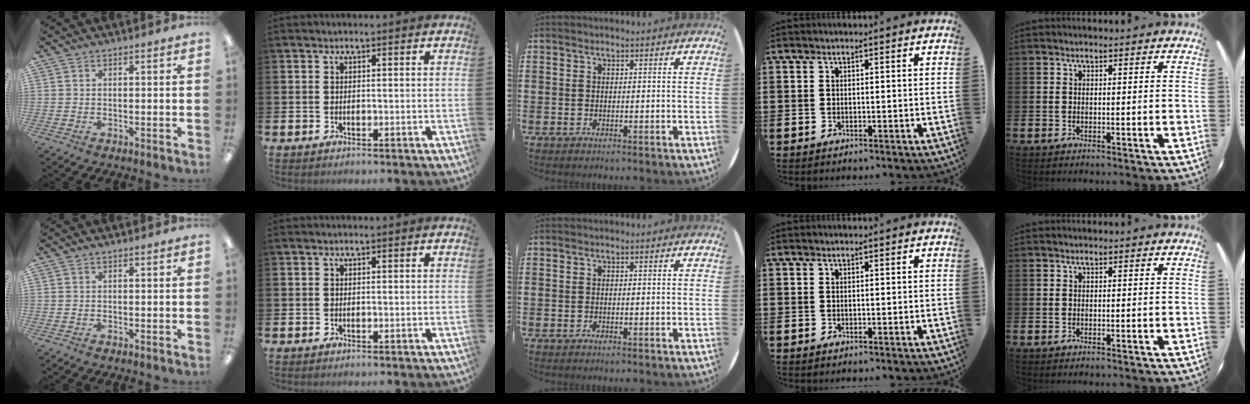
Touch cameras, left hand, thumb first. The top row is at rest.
{}